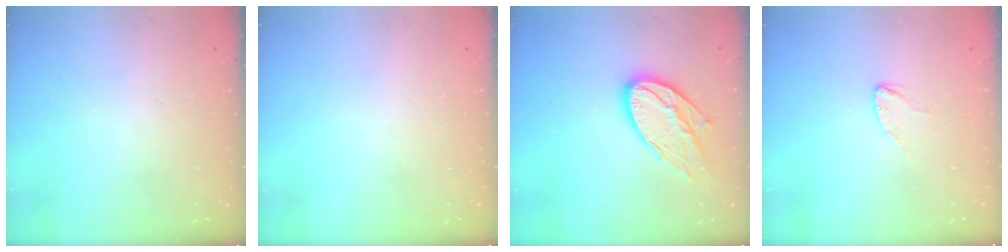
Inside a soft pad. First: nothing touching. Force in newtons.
{"total": 0.0}
{"total": 15.3, "press": 15.2, "slide": 1.2}
{"total": 2.7, "press": 2.7, "slide": 0.2}